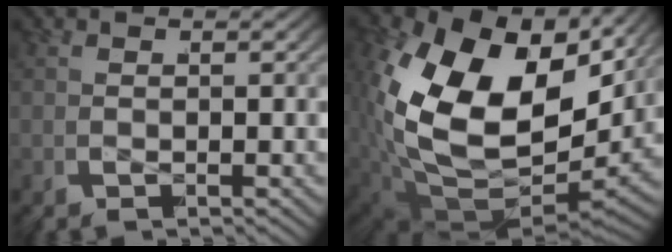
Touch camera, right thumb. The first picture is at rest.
{"total": 19.8, "force": [1.0, 12.8, 15.1], "torque": [-0.324, -0.057, 0.046]}